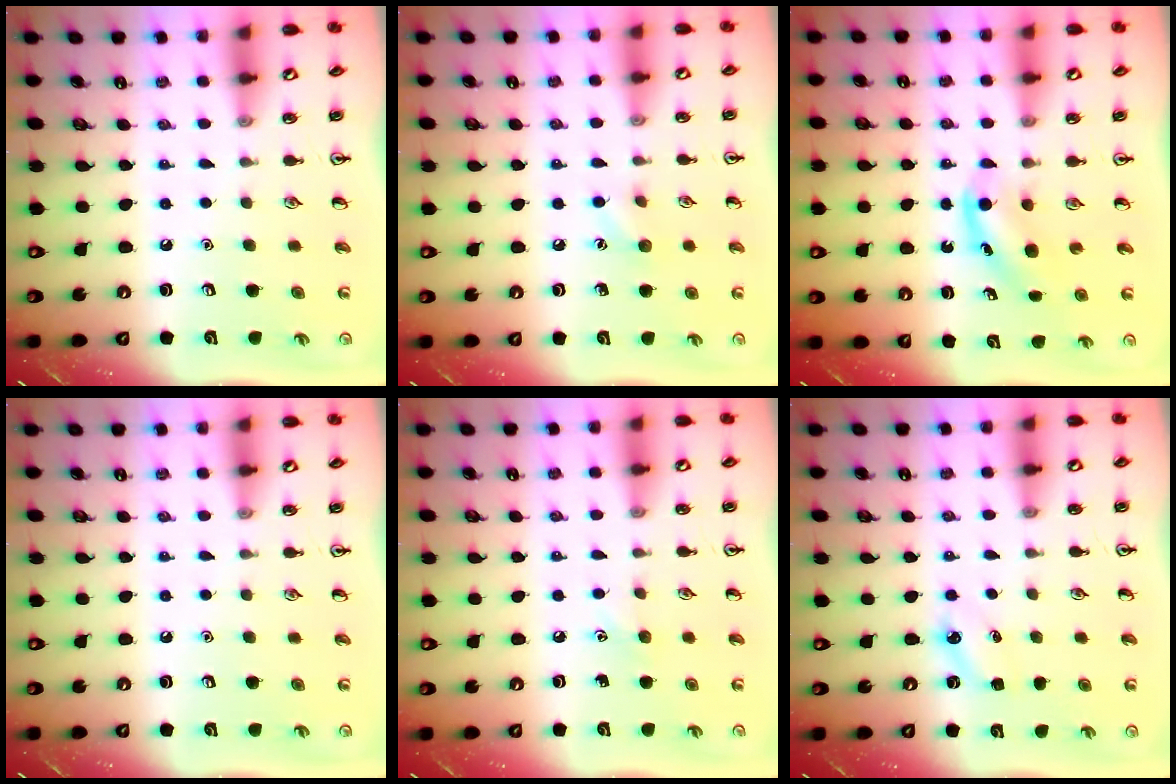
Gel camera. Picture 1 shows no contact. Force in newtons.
{"total": 5.7, "press": 5.4, "slide": 1.8}
{"total": 4.6, "press": 4.5, "slide": 1.0}
{"total": 0.0}
{"total": 3.7, "press": 3.5, "slide": 1.3}
{"total": 3.7, "press": 3.5, "slide": 1.1}